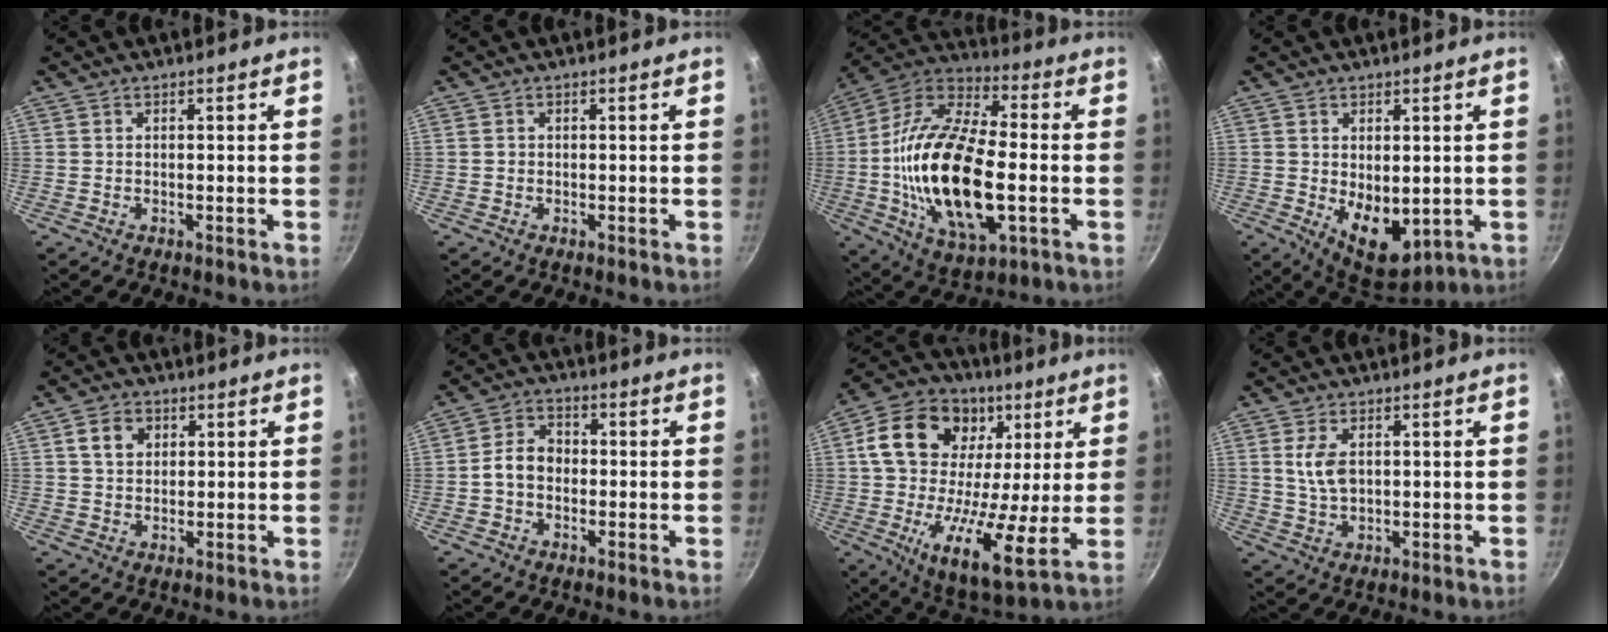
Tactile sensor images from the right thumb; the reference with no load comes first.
{"total": 0.6, "force": [0.0, 0.6, 0.1], "torque": [0.000, 0.002, -0.002]}
{"total": 25.5, "force": [-3.0, 12.0, 22.3], "torque": [-0.427, 0.022, -0.062]}
{"total": 9.8, "force": [-0.6, 5.8, 7.8], "torque": [-0.093, -0.022, 0.008]}
{"total": 5.0, "force": [1.6, 3.9, 2.5], "torque": [-0.027, 0.004, 0.026]}
{"total": 5.9, "force": [-0.8, 4.6, 3.6], "torque": [-0.041, 0.021, -0.024]}
{"total": 24.1, "force": [5.1, 15.5, 17.7], "torque": [-0.278, -0.019, 0.068]}
{"total": 5.8, "force": [1.2, 3.5, 4.4], "torque": [-0.081, -0.004, 0.025]}